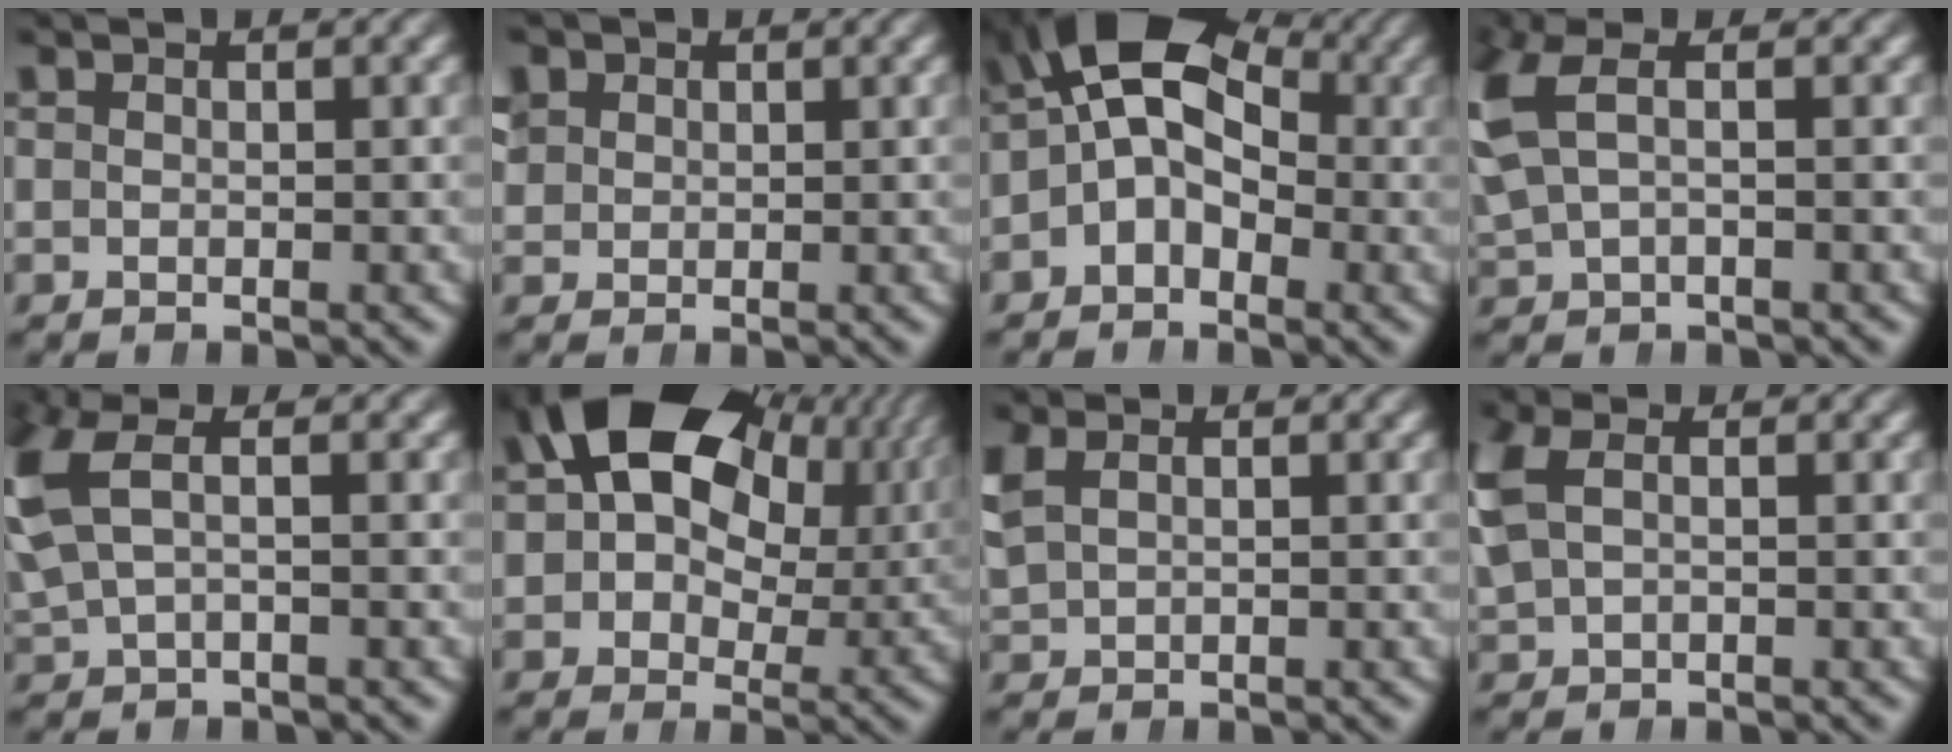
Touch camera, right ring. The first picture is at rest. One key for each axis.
{"total": 3.1, "fx": 1.3, "fy": 2.6, "fz": 1.2, "tx": -0.029, "ty": 0.002, "tz": 0.028}
{"total": 14.4, "fx": 2.5, "fy": 10.4, "fz": 9.6, "tx": -0.141, "ty": 0.014, "tz": 0.013}
{"total": 5.5, "fx": 1.0, "fy": 3.9, "fz": 3.8, "tx": -0.104, "ty": 0.006, "tz": 0.018}
{"total": 6.2, "fx": 1.1, "fy": 4.3, "fz": 4.3, "tx": -0.114, "ty": 0.008, "tz": 0.018}
{"total": 18.0, "fx": 4.3, "fy": 12.2, "fz": 12.4, "tx": -0.196, "ty": 0.016, "tz": 0.054}
{"total": 2.5, "fx": 0.8, "fy": 1.9, "fz": 1.4, "tx": -0.039, "ty": 0.001, "tz": 0.023}
{"total": 3.0, "fx": 0.6, "fy": 2.1, "fz": 2.0, "tx": -0.067, "ty": -0.001, "tz": 0.018}